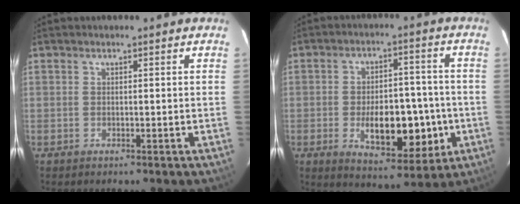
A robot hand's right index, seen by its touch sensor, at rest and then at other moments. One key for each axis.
{"total": 12.7, "fx": -3.0, "fy": 6.1, "fz": 10.7, "tx": -0.158, "ty": 0.009, "tz": -0.035}